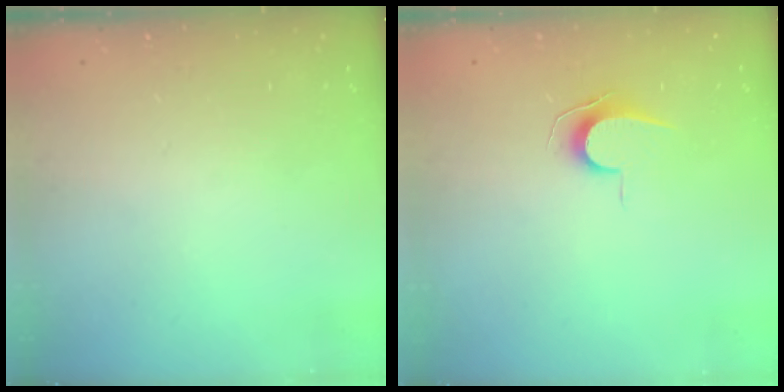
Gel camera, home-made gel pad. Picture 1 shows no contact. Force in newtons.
{"total": 7.0, "press": 7.0, "slide": 0.6}